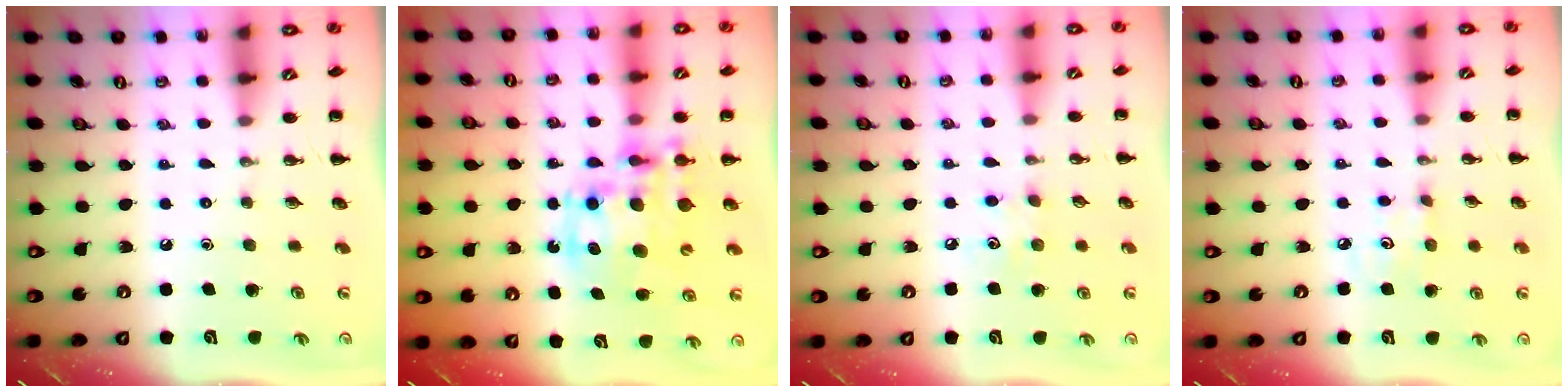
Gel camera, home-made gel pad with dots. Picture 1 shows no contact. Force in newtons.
{"total": 14.0, "press": 13.5, "slide": 3.4}
{"total": 5.6, "press": 5.4, "slide": 1.6}
{"total": 3.4, "press": 3.3, "slide": 0.8}